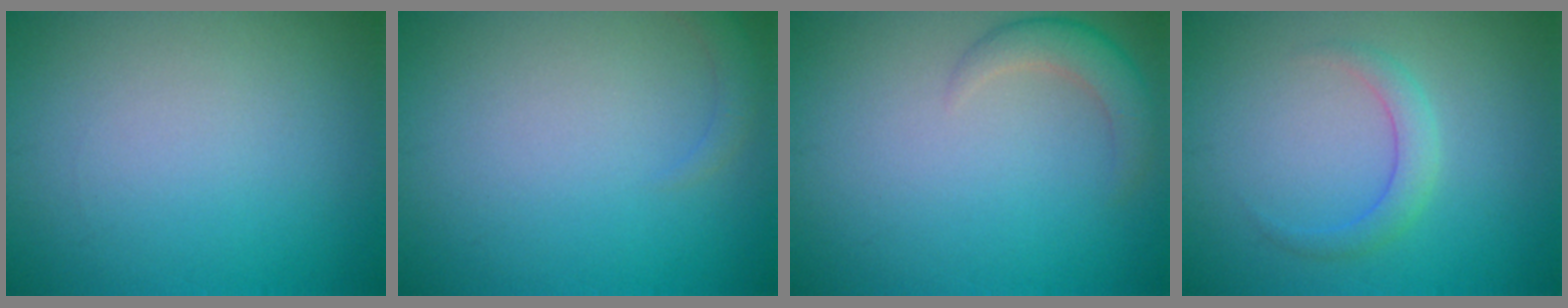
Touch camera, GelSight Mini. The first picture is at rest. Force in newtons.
{"total": 1.3, "press": 1.3, "slide": 0.2}
{"total": 2.6, "press": 2.6, "slide": 0.3}
{"total": 1.9, "press": 1.9, "slide": 0.1}